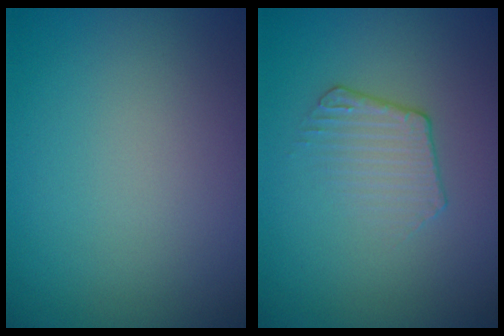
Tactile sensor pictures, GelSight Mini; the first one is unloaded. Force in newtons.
{"total": 1.8, "press": 1.1, "slide": 1.4}